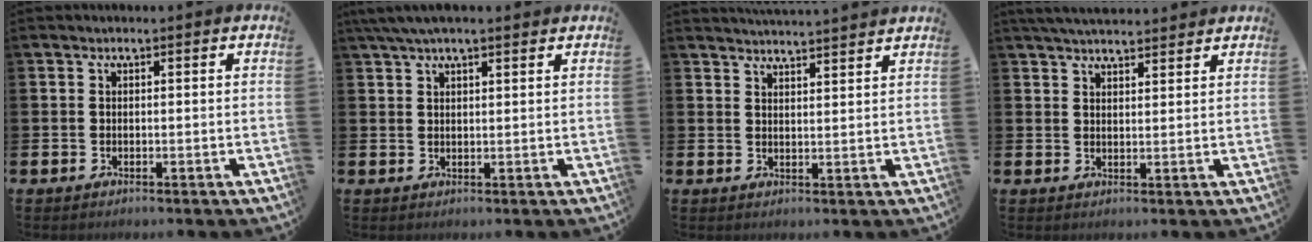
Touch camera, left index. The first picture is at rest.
{"total": 4.1, "force": [3.3, 0.9, 2.2], "torque": [-0.046, -0.001, 0.059]}
{"total": 3.5, "force": [3.4, -0.5, -0.1], "torque": [-0.002, -0.021, 0.062]}
{"total": 4.0, "force": [3.8, 0.6, 0.8], "torque": [-0.020, -0.013, 0.072]}